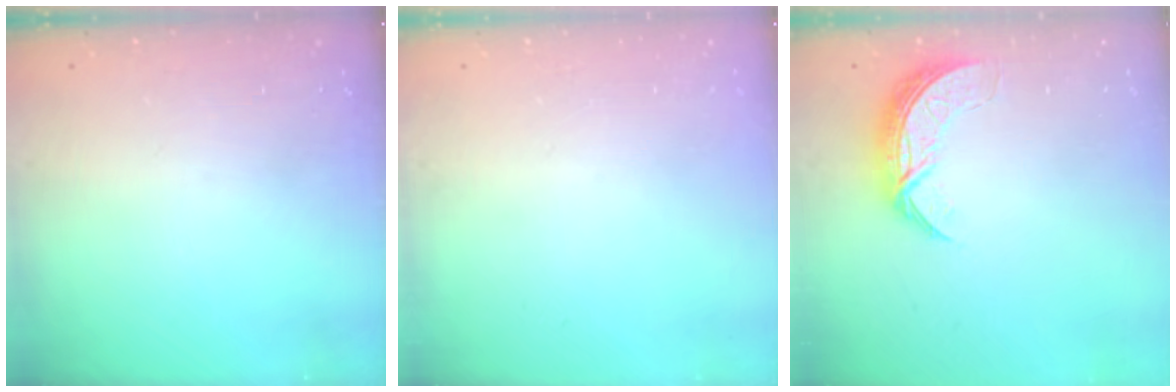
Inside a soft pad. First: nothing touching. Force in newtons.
{"total": 0.0}
{"total": 7.7, "press": 7.6, "slide": 0.7}